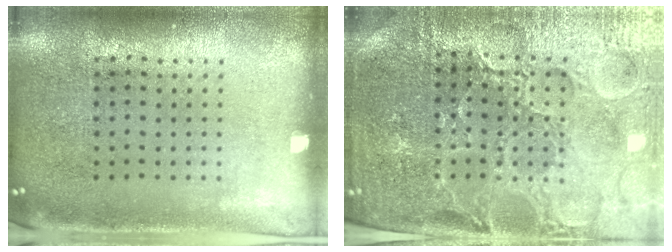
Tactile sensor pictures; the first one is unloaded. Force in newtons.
{"total": 4.6, "press": 4.4, "slide": 1.5}